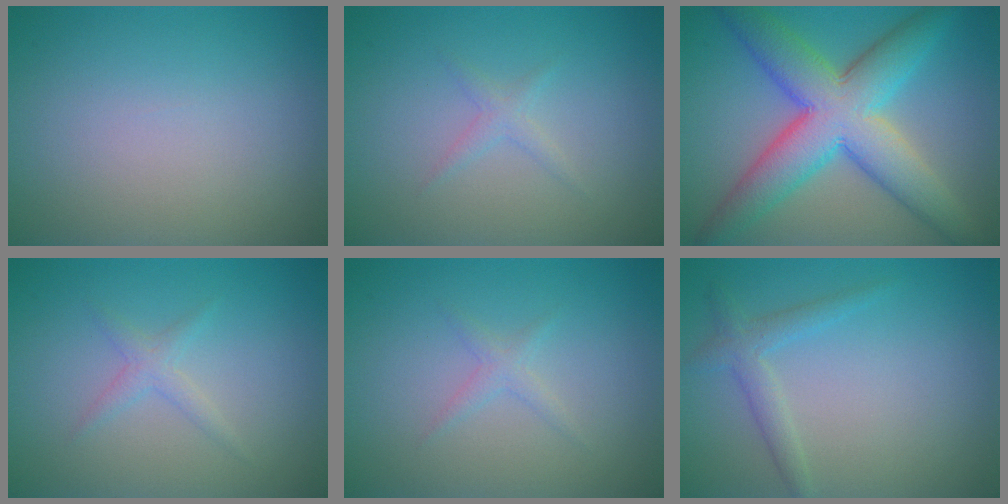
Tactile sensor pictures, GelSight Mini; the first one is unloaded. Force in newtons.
{"total": 1.1, "press": 1.1, "slide": 0.1}
{"total": 9.7, "press": 9.7, "slide": 0.2}
{"total": 1.3, "press": 1.3, "slide": 0.1}
{"total": 1.1, "press": 1.1, "slide": 0.1}
{"total": 2.0, "press": 2.0, "slide": 0.1}